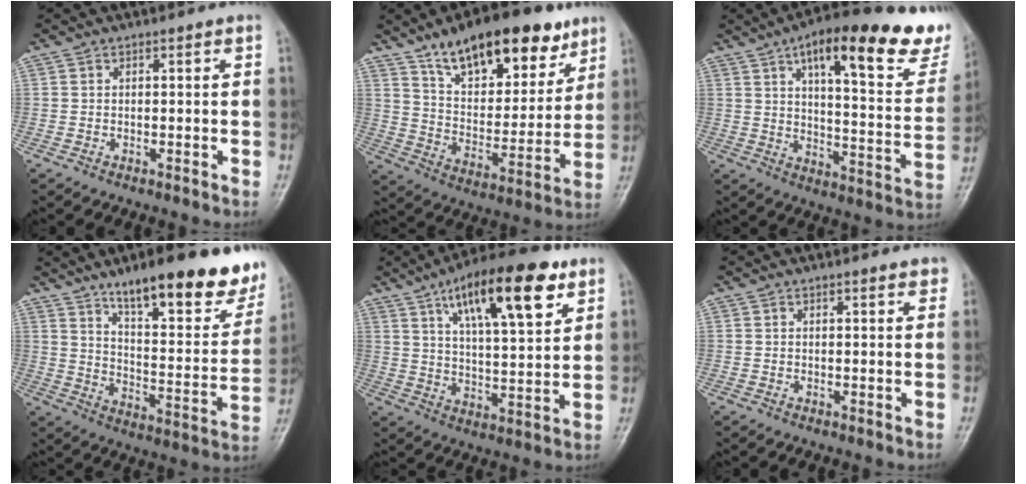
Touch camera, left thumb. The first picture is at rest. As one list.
[{"total": 21.3, "force": [13.8, 9.3, 13.4], "torque": [-0.160, -0.055, 0.228]}, {"total": 26.6, "force": [16.5, 8.1, 19.3], "torque": [-0.230, -0.048, 0.219]}, {"total": 24.4, "force": [16.5, 7.1, 16.4], "torque": [-0.183, -0.073, 0.240]}, {"total": 18.7, "force": [9.7, 6.0, 14.8], "torque": [-0.209, -0.031, 0.156]}, {"total": 2.2, "force": [1.6, 0.6, 1.3], "torque": [-0.007, 0.000, 0.016]}]